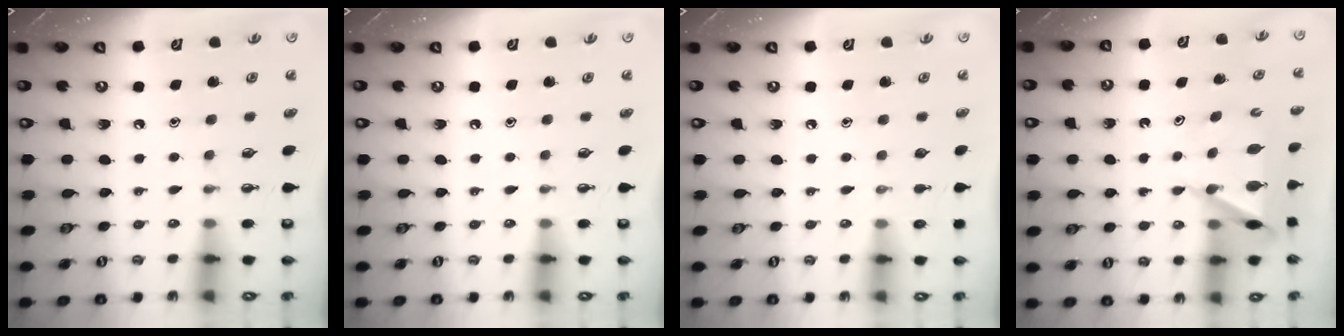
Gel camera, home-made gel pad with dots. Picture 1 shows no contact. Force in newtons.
{"total": 0.0}
{"total": 0.0}
{"total": 8.3, "press": 8.2, "slide": 0.5}